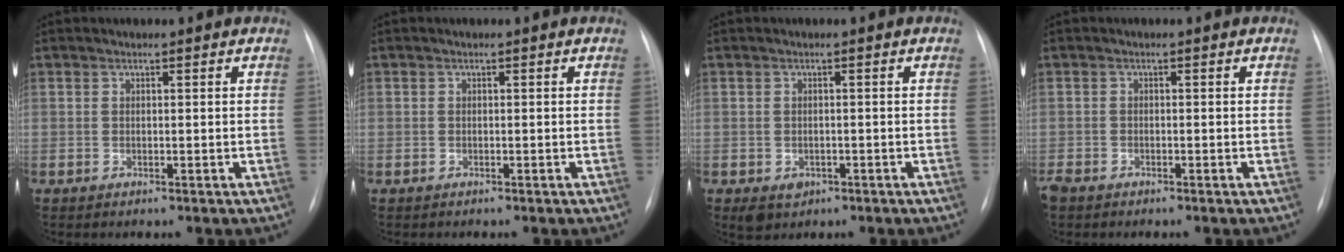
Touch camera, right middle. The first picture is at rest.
{"total": 0.9, "force": [-0.4, 0.8, -0.2], "torque": [0.005, 0.008, -0.010]}
{"total": 2.9, "force": [-1.2, 2.3, 1.1], "torque": [-0.015, -0.001, -0.007]}
{"total": 2.6, "force": [-1.9, 1.3, 1.0], "torque": [-0.025, -0.003, -0.032]}